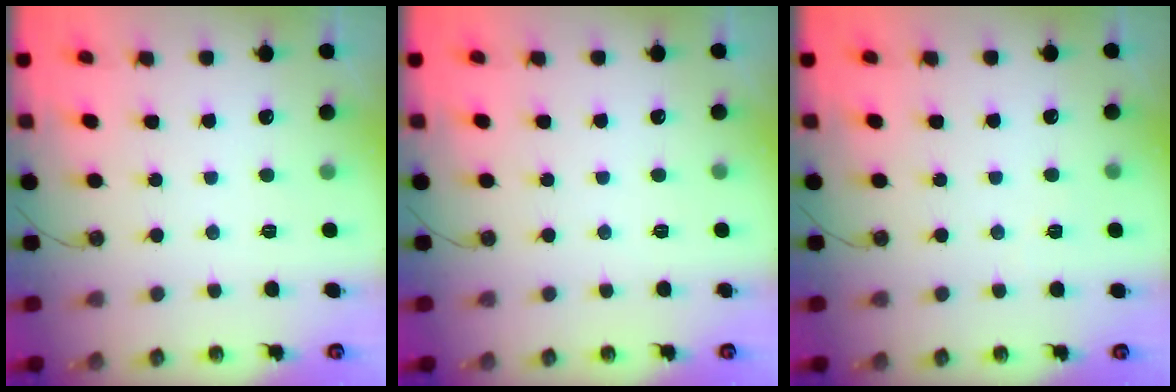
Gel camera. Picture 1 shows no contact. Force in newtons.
{"total": 0.0}
{"total": 2.9, "press": 1.6, "slide": 2.4}